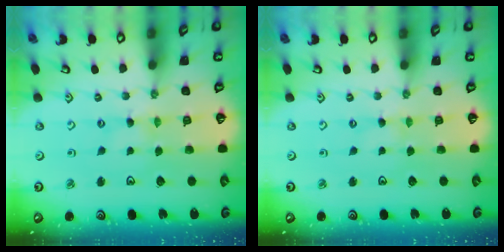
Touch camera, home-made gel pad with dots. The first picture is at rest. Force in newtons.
{"total": 1.3, "press": 1.3, "slide": 0.3}